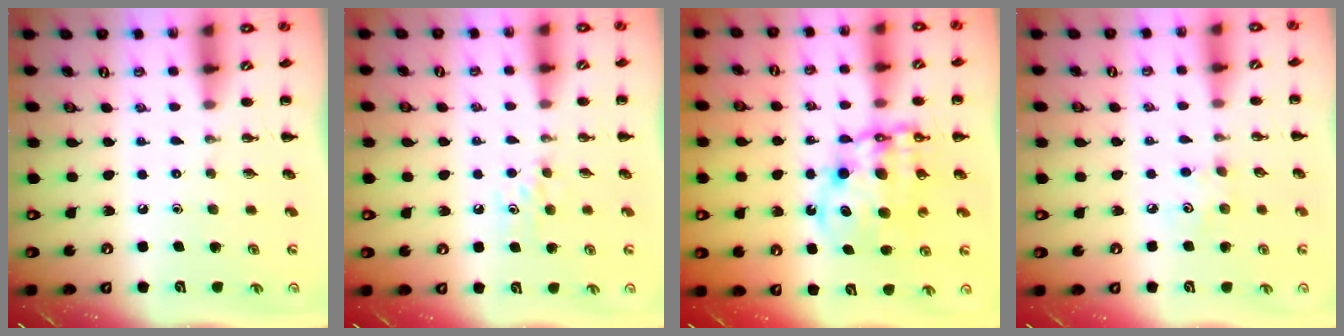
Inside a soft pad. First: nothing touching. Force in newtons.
{"total": 4.5, "press": 4.3, "slide": 1.5}
{"total": 11.6, "press": 11.4, "slide": 2.5}
{"total": 3.3, "press": 3.2, "slide": 0.8}